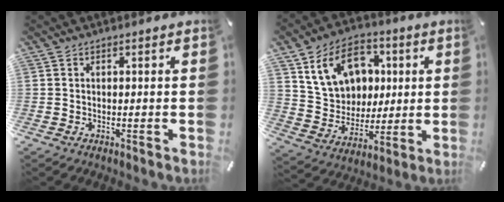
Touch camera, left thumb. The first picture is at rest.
{"total": 15.7, "force": [5.5, 12.9, 6.9], "torque": [-0.121, -0.004, 0.115]}